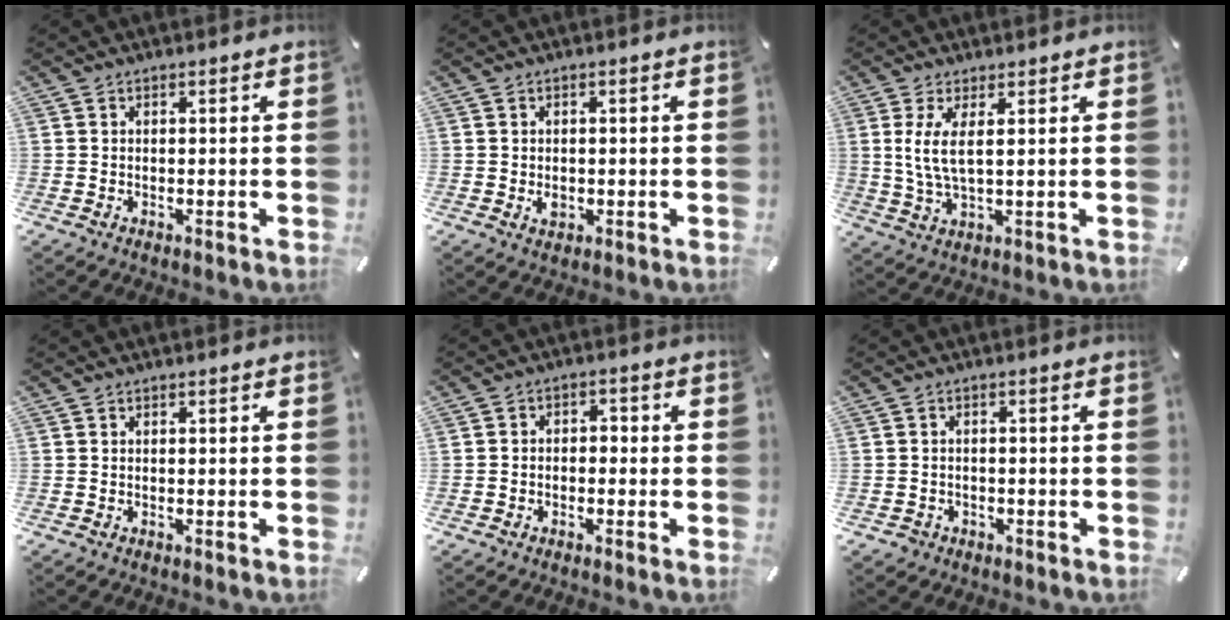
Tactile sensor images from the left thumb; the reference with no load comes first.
{"total": 2.3, "force": [-0.4, 1.7, 1.5], "torque": [-0.028, 0.003, -0.007]}
{"total": 6.7, "force": [1.9, 2.0, 6.1], "torque": [-0.141, -0.008, 0.029]}
{"total": 0.0}
{"total": 2.8, "force": [-1.9, 1.9, 0.9], "torque": [-0.015, 0.014, -0.039]}
{"total": 2.3, "force": [-1.2, 1.9, 0.6], "torque": [-0.012, 0.008, -0.027]}